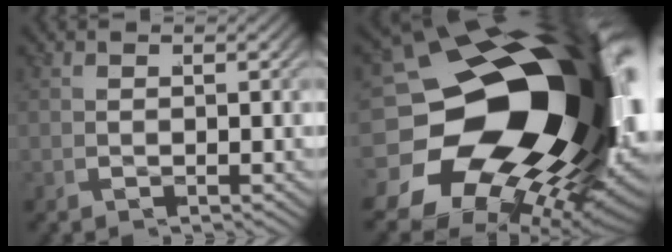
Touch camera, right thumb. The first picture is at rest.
{"total": 36.4, "force": [0.1, 21.8, 29.1], "torque": [-0.424, -0.062, 0.011]}